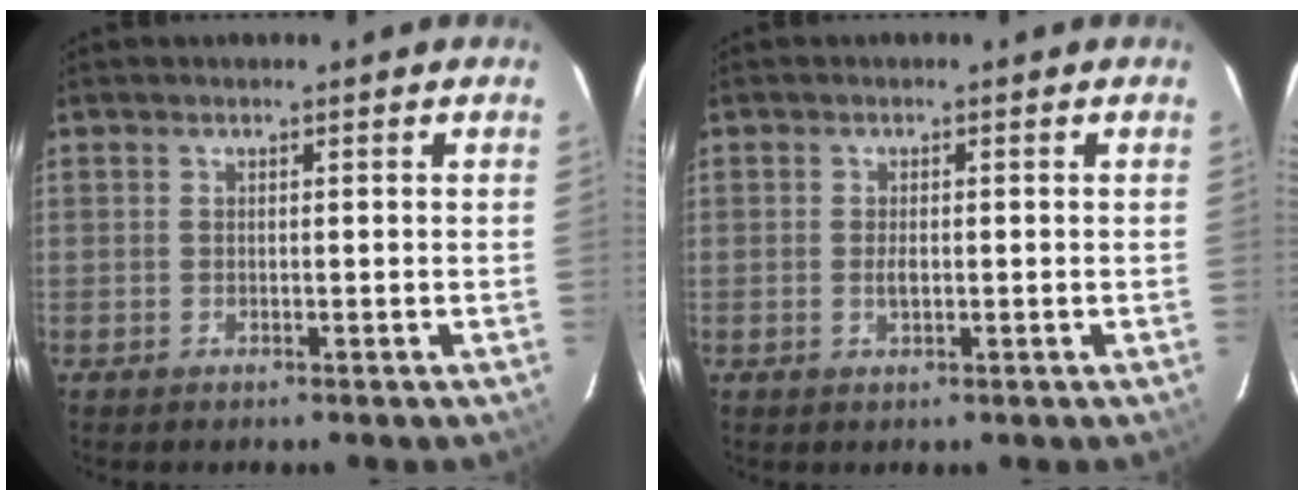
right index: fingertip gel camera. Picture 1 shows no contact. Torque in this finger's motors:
{"motor_torque": [0.52, 0.38, 0.23, 0.04]}